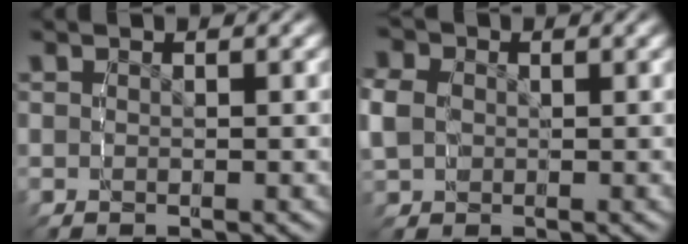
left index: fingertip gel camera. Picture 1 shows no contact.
{"total": 3.7, "force": [0.4, 3.3, 1.7], "torque": [-0.053, -0.008, 0.012]}